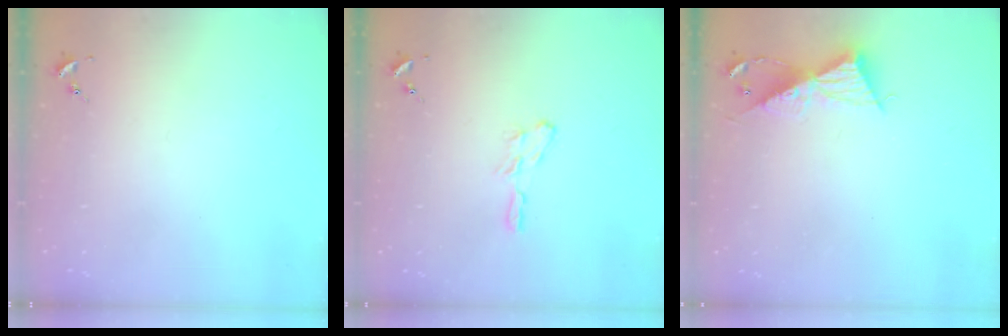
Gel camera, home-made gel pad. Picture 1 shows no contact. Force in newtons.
{"total": 4.3, "press": 4.3, "slide": 0.5}
{"total": 9.3, "press": 9.3, "slide": 0.7}